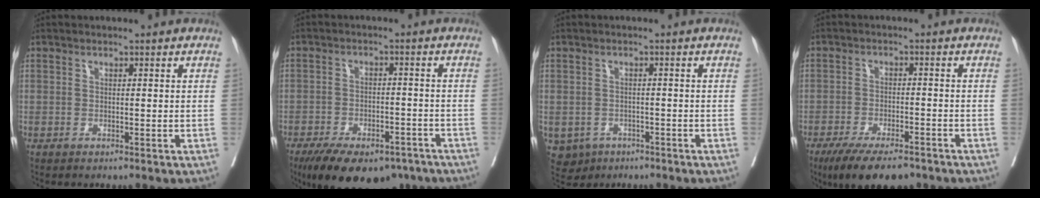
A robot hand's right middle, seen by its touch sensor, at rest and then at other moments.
{"total": 16.7, "force": [-12.4, 7.3, 8.6], "torque": [-0.157, -0.011, -0.174]}
{"total": 4.7, "force": [-2.5, 3.9, 1.0], "torque": [-0.014, 0.004, -0.032]}
{"total": 10.7, "force": [-8.1, 3.4, 6.0], "torque": [-0.090, -0.012, -0.127]}